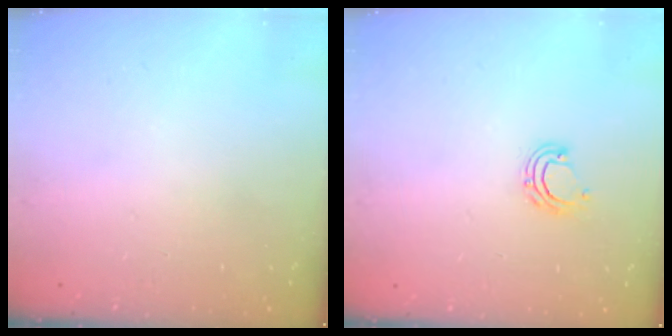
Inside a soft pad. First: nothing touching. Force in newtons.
{"total": 6.1, "press": 6.0, "slide": 1.1}